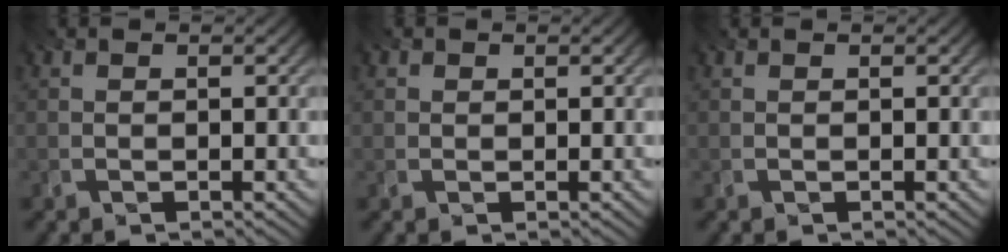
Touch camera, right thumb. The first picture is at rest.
{"total": 0.7, "force": [0.2, 0.6, 0.1], "torque": [0.000, 0.000, 0.004]}
{"total": 0.0}